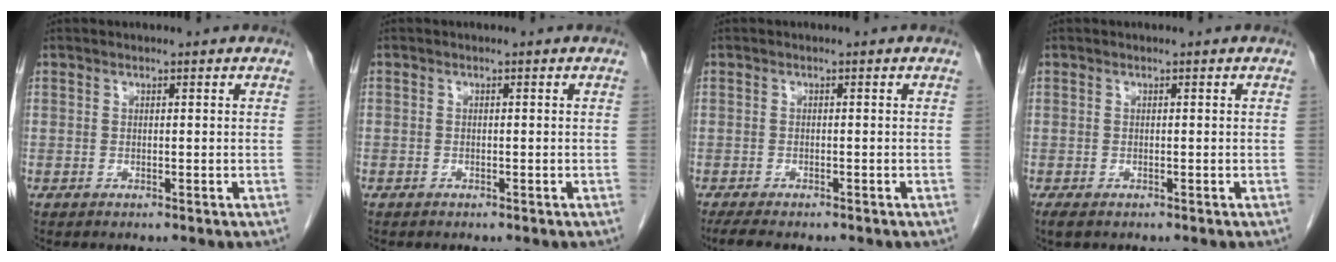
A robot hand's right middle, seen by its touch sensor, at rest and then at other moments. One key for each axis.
{"total": 0.5, "fx": -0.4, "fy": 0.4, "fz": 0.0, "tx": -0.007, "ty": 0.003, "tz": -0.008}
{"total": 4.8, "fx": -4.1, "fy": 1.2, "fz": 2.4, "tx": -0.039, "ty": -0.012, "tz": -0.060}
{"total": 1.7, "fx": -1.2, "fy": 0.8, "fz": 0.8, "tx": -0.016, "ty": -0.004, "tz": -0.016}